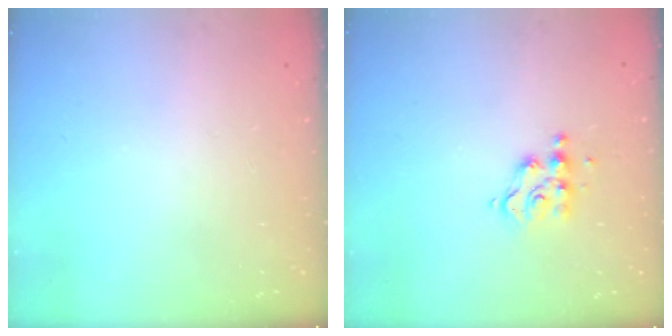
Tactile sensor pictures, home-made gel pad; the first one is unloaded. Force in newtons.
{"total": 6.8, "press": 6.7, "slide": 0.6}